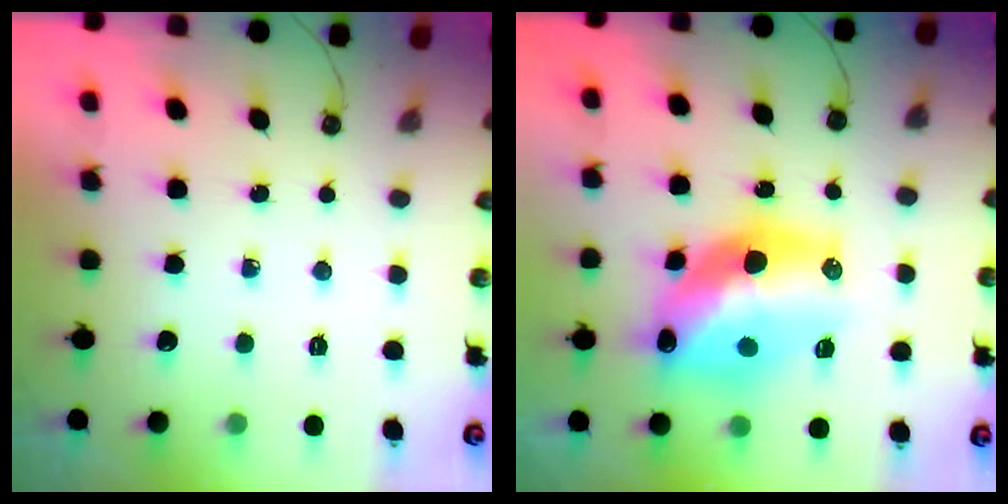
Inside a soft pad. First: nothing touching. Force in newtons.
{"total": 18.9, "press": 18.7, "slide": 2.7}